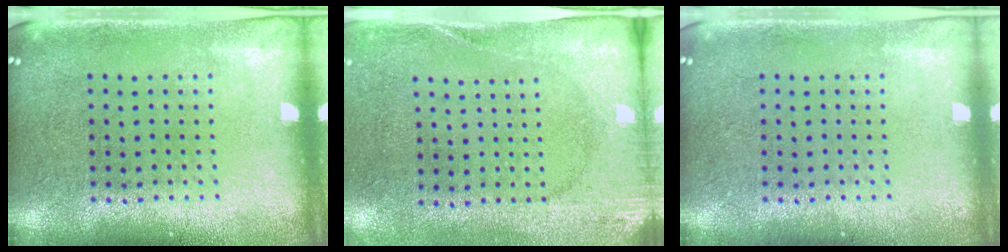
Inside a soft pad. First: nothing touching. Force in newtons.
{"total": 2.7, "press": 2.1, "slide": 1.7}
{"total": 0.0}